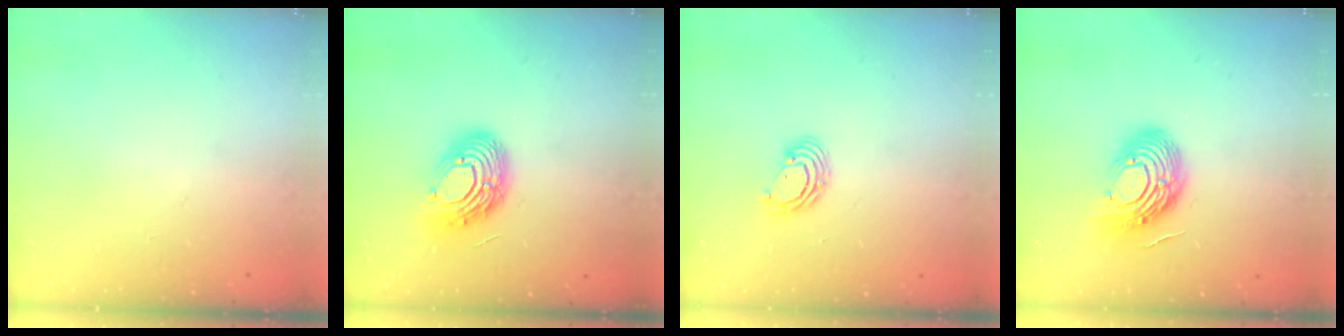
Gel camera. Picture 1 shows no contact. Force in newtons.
{"total": 15.0, "press": 15.0, "slide": 1.2}
{"total": 5.3, "press": 5.3, "slide": 0.2}
{"total": 14.9, "press": 14.9, "slide": 1.3}